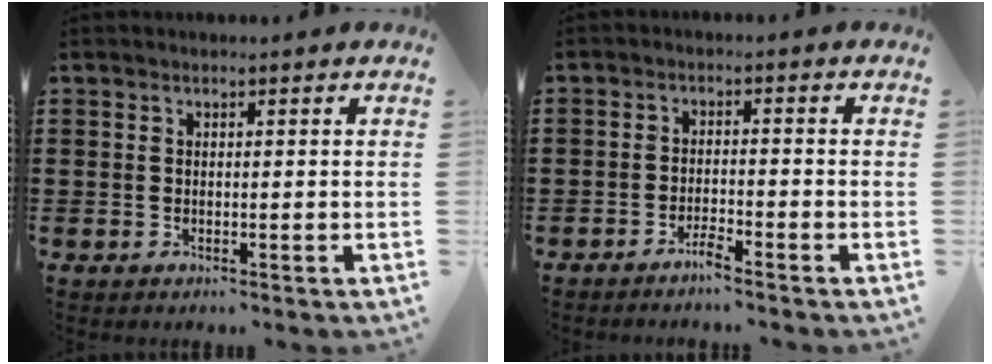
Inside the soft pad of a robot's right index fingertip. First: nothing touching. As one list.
[{"total": 2.3, "force": [-2.0, 0.0, 1.1], "torque": [-0.020, 0.001, -0.037]}]